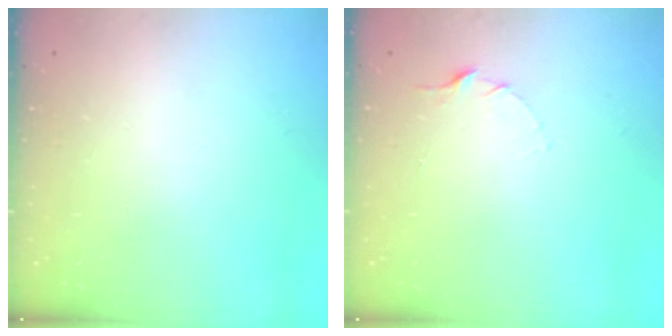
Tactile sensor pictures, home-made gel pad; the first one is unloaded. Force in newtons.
{"total": 2.5, "press": 2.5, "slide": 0.3}